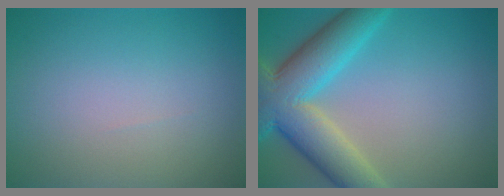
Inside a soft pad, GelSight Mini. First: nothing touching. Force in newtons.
{"total": 9.2, "press": 9.2, "slide": 0.5}